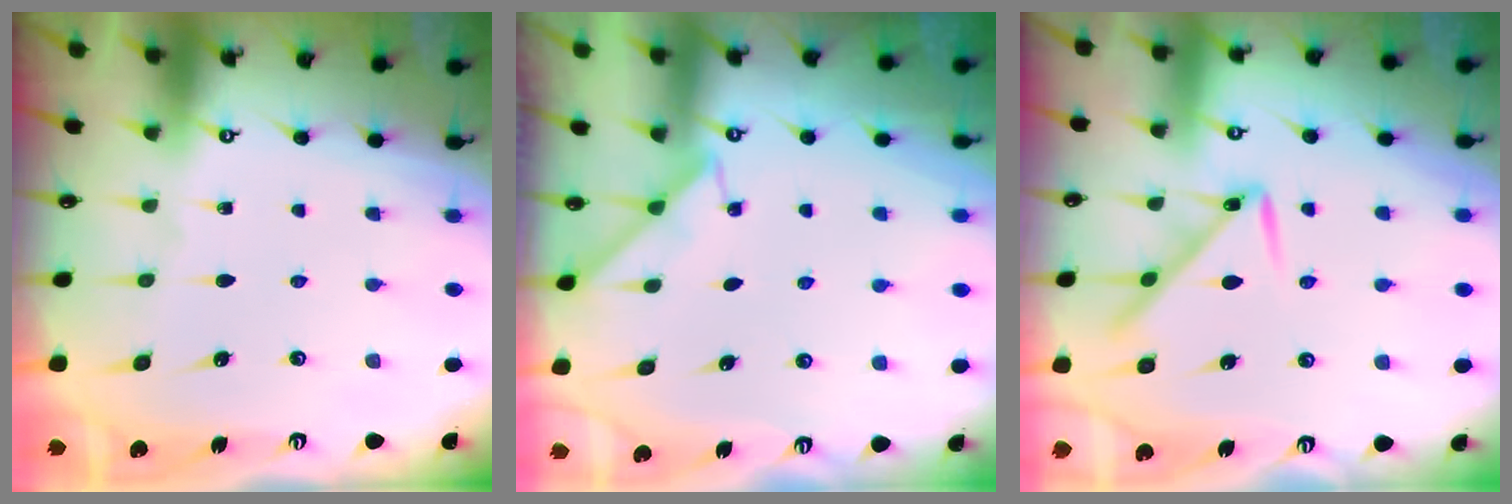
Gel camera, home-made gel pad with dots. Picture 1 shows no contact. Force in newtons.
{"total": 2.9, "press": 2.8, "slide": 0.4}
{"total": 8.3, "press": 8.3, "slide": 0.7}